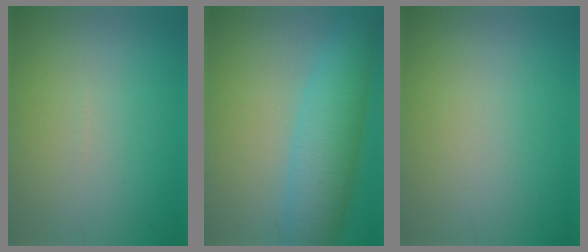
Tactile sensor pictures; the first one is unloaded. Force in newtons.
{"total": 6.4, "press": 6.4, "slide": 0.2}
{"total": 0.0}